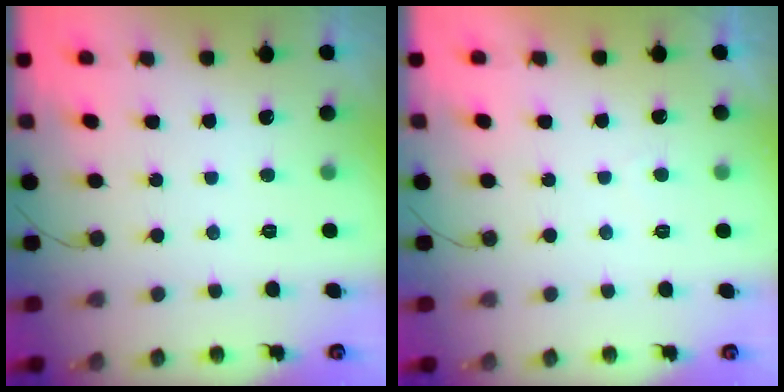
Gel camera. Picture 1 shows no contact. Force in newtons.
{"total": 1.0, "press": 0.8, "slide": 0.5}